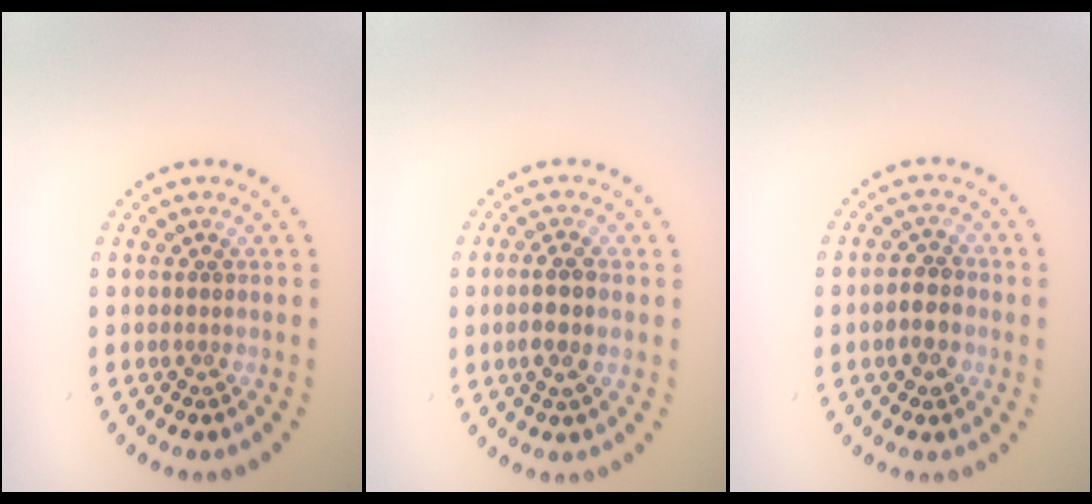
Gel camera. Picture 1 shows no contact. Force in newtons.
{"total": 2.5, "press": 2.3, "slide": 0.9}
{"total": 2.2, "press": 2.2, "slide": 0.2}